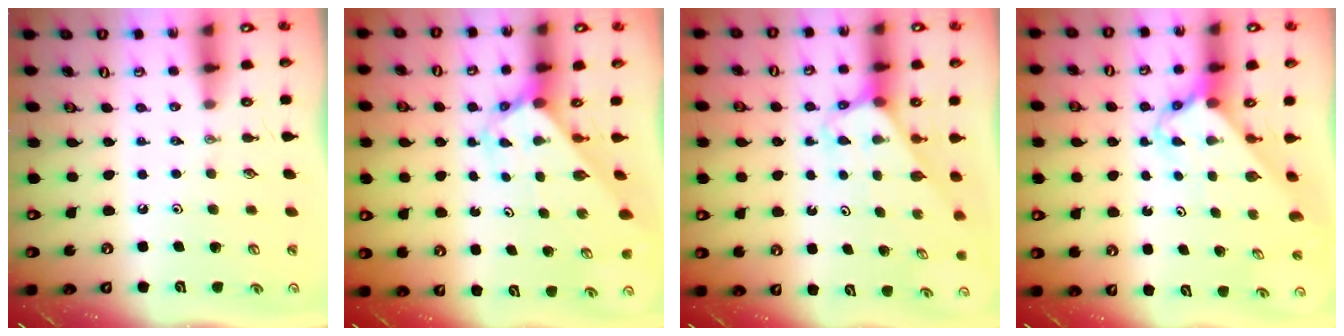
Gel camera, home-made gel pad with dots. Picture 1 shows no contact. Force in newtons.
{"total": 2.5, "press": 2.5, "slide": 0.2}
{"total": 3.2, "press": 3.2, "slide": 0.2}
{"total": 2.7, "press": 2.7, "slide": 0.3}